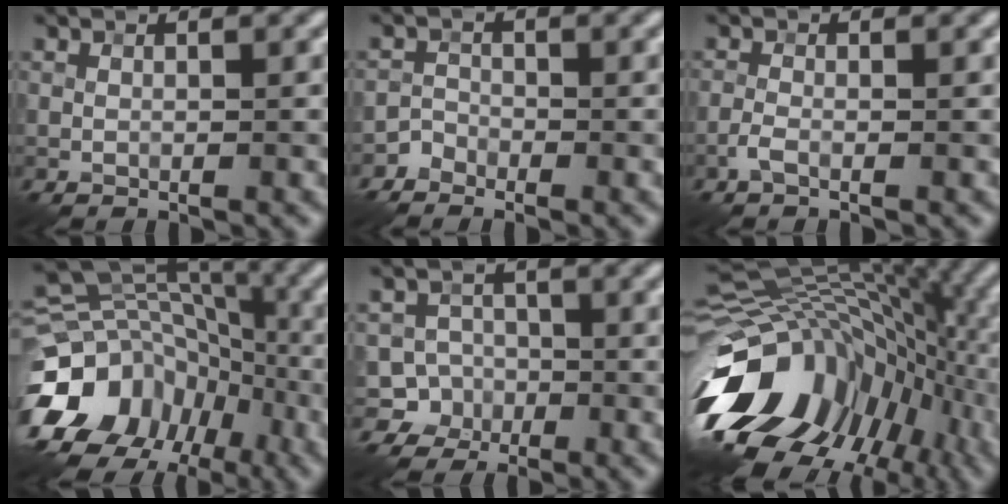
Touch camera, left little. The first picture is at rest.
{"total": 1.5, "force": [-1.4, 0.5, 0.0], "torque": [-0.004, 0.008, -0.031]}
{"total": 1.1, "force": [-0.7, 0.1, 0.9], "torque": [-0.024, 0.003, -0.018]}
{"total": 17.4, "force": [-8.2, 13.7, 6.9], "torque": [-0.157, -0.014, -0.131]}
{"total": 4.7, "force": [-2.0, 4.2, 0.3], "torque": [0.023, 0.001, -0.049]}
{"total": 16.2, "force": [-5.4, 11.0, 10.6], "torque": [-0.204, -0.004, -0.096]}